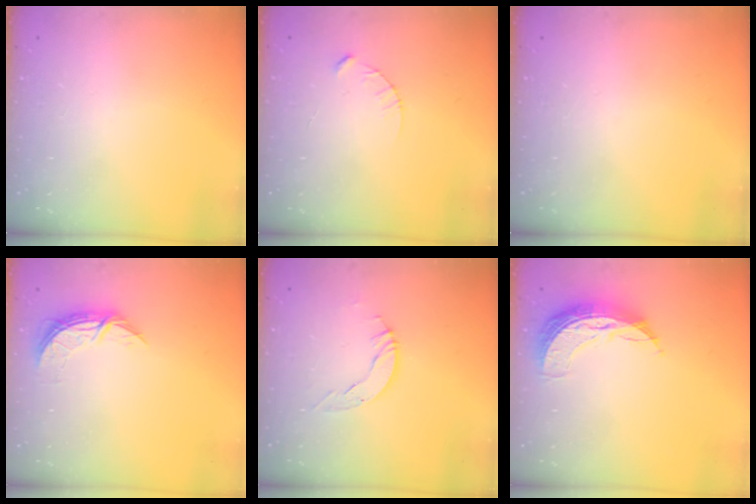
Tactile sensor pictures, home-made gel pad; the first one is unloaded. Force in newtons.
{"total": 3.1, "press": 3.1, "slide": 0.3}
{"total": 0.0}
{"total": 6.9, "press": 6.9, "slide": 0.5}
{"total": 4.9, "press": 4.9, "slide": 0.5}
{"total": 9.9, "press": 9.9, "slide": 0.6}